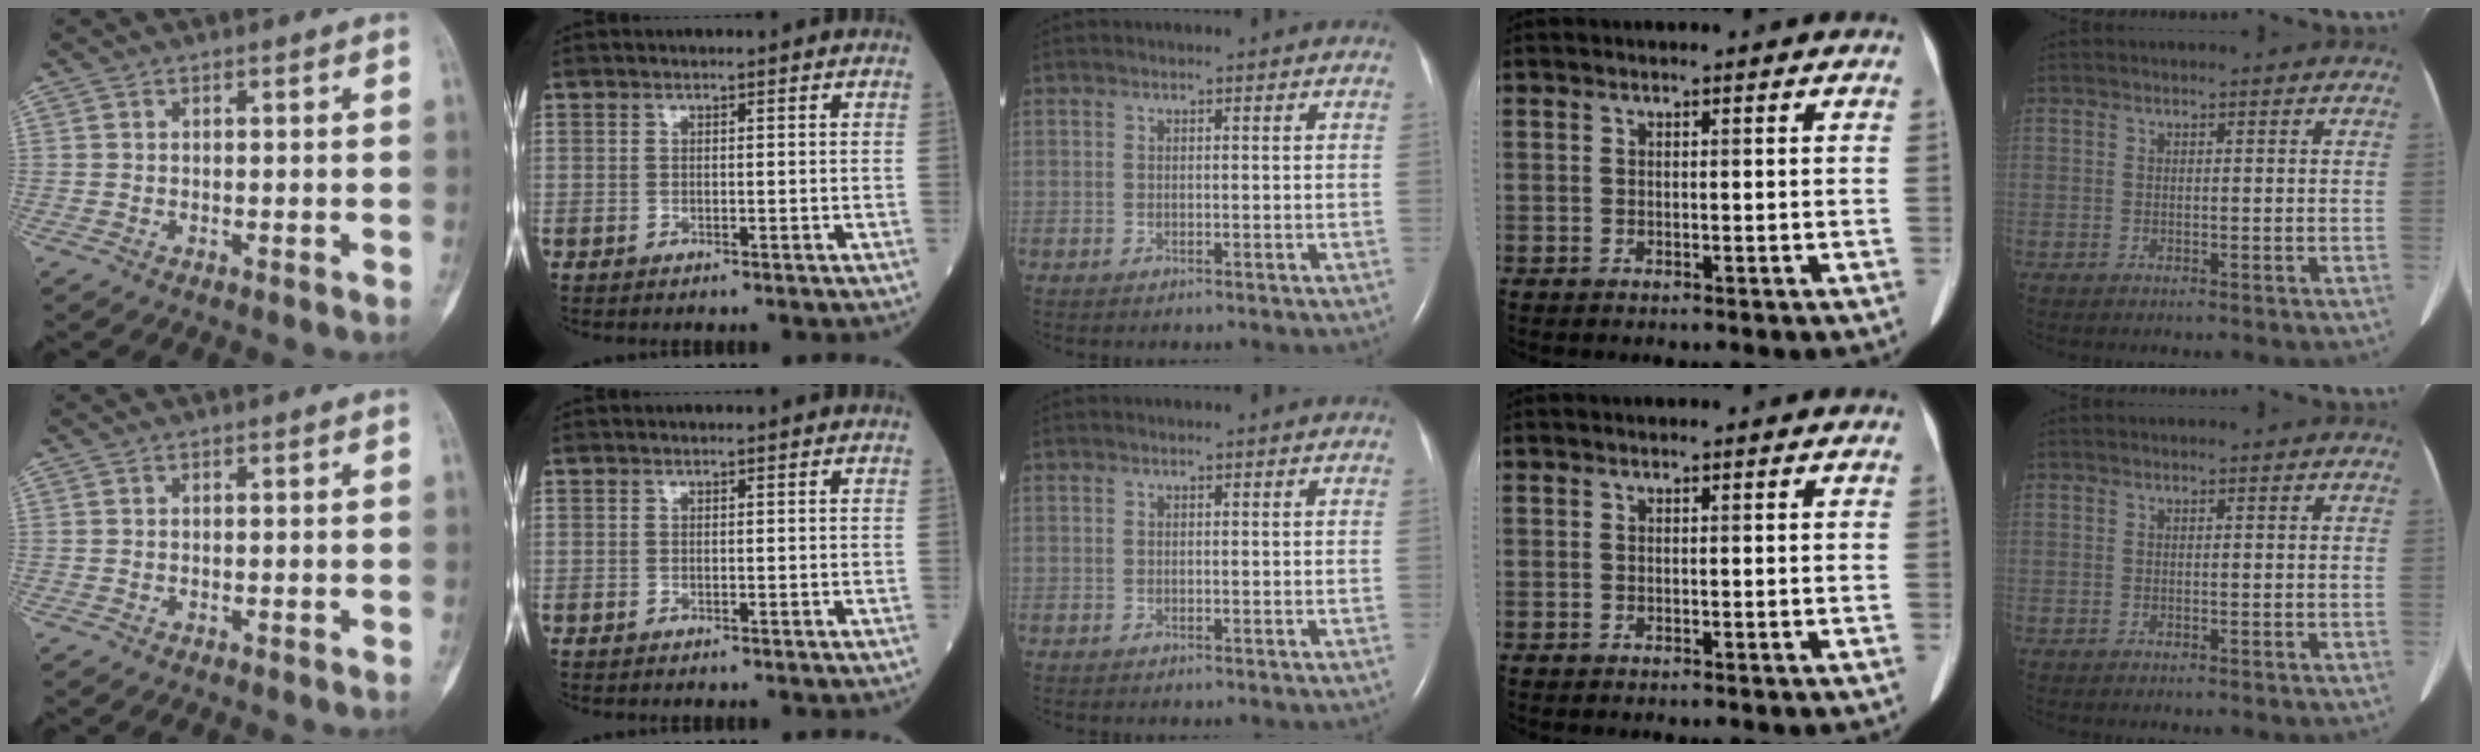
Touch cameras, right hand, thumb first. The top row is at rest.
{}